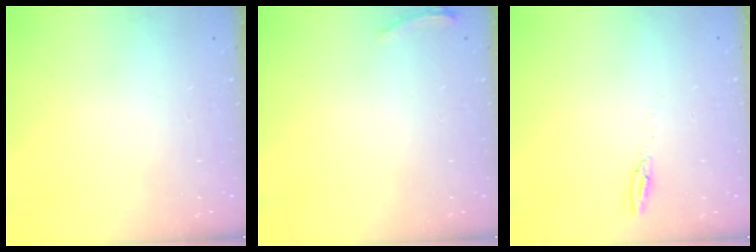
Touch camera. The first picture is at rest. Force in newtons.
{"total": 5.0, "press": 4.7, "slide": 1.9}
{"total": 2.7, "press": 2.7, "slide": 0.2}